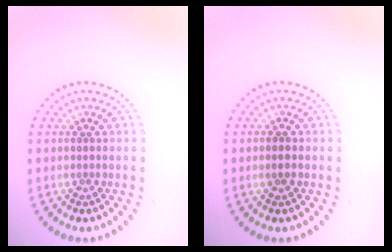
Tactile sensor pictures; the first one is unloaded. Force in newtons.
{"total": 1.0, "press": 1.0, "slide": 0.1}